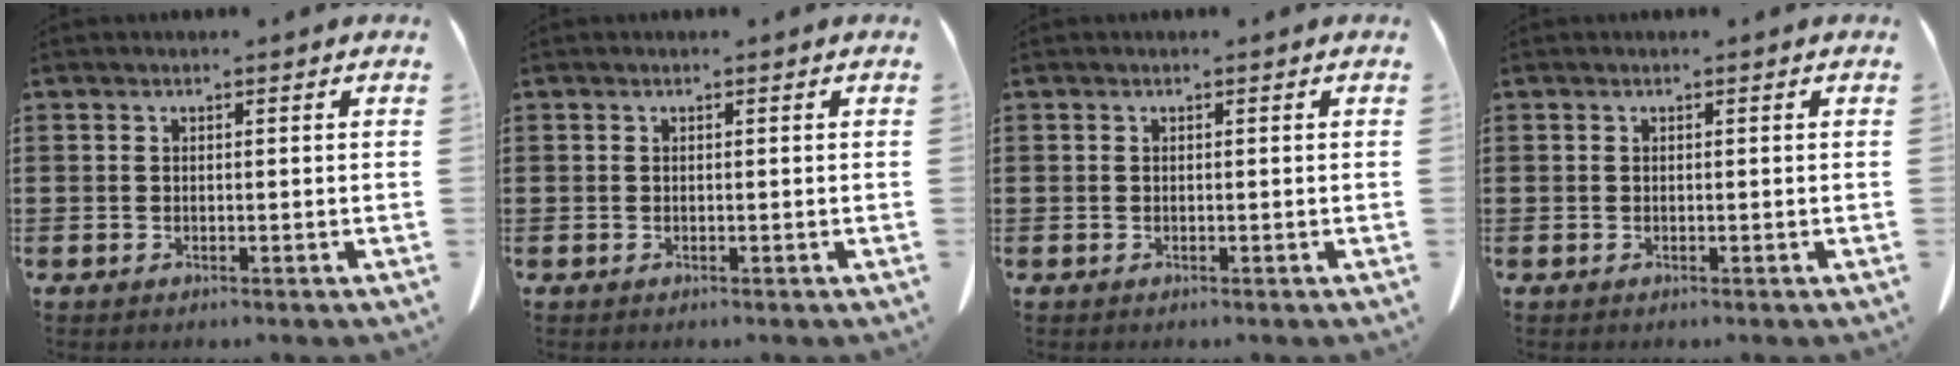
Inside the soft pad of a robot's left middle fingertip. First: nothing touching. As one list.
[{"total": 0.0}, {"total": 0.0}, {"total": 0.0}]